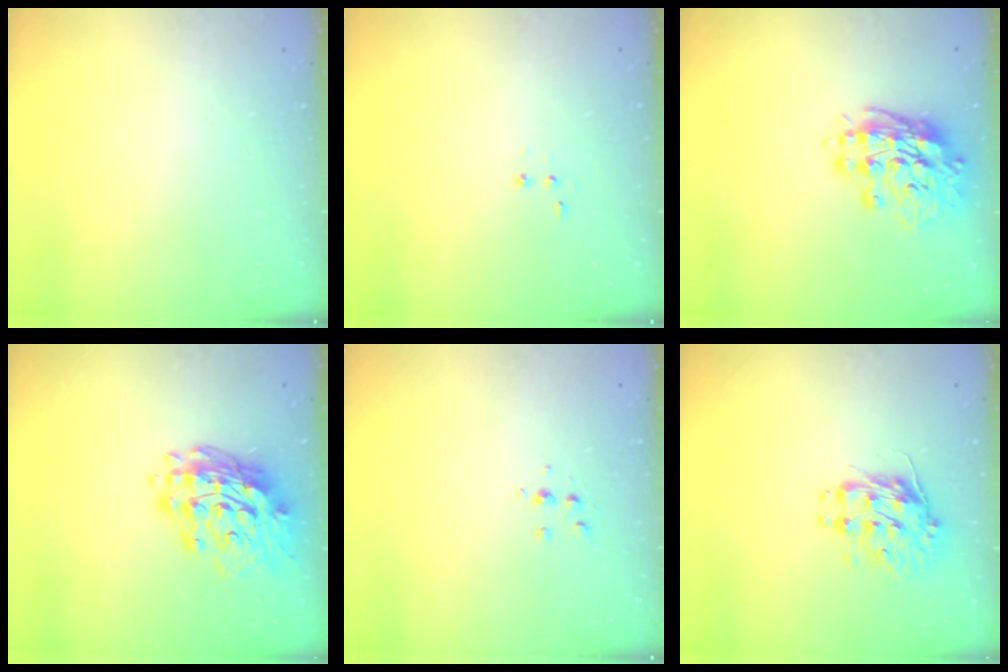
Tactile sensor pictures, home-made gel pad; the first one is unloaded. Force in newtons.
{"total": 2.8, "press": 2.7, "slide": 0.7}
{"total": 15.4, "press": 15.2, "slide": 2.6}
{"total": 18.5, "press": 18.4, "slide": 2.1}
{"total": 4.9, "press": 4.8, "slide": 1.1}
{"total": 10.4, "press": 10.4, "slide": 0.8}